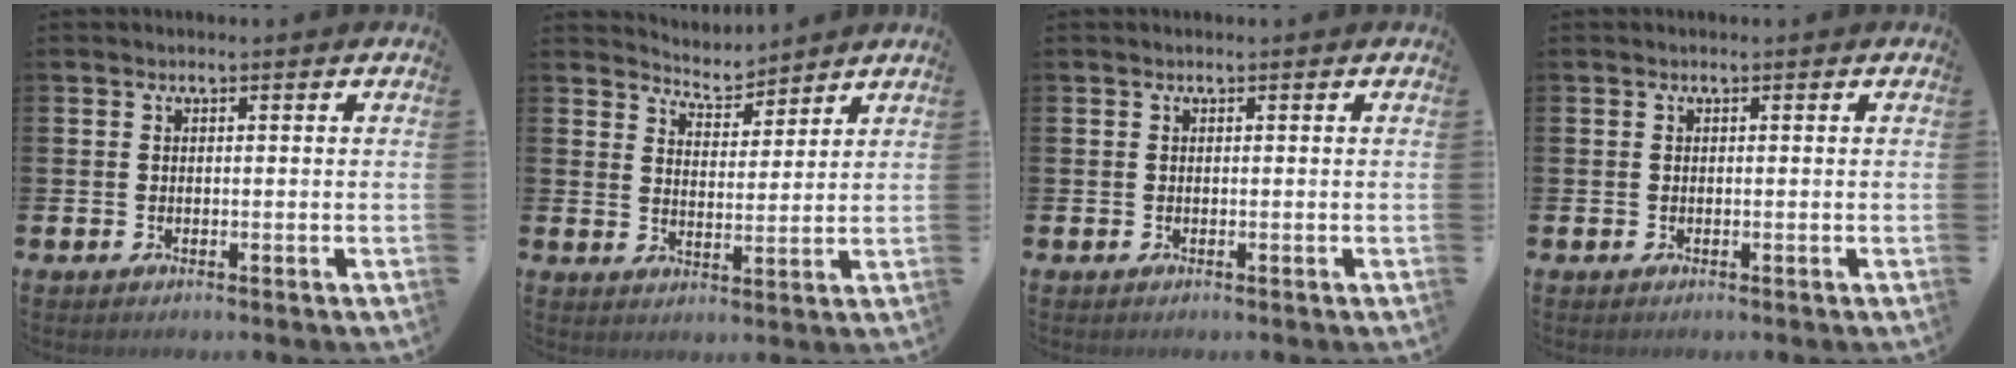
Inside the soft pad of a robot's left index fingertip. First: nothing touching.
{"total": 4.6, "force": [4.5, 0.8, -0.1], "torque": [-0.007, -0.027, 0.081]}
{"total": 0.0}
{"total": 0.0}